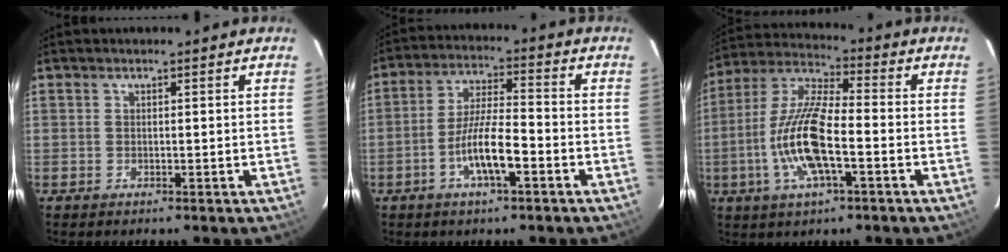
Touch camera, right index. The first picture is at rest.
{"total": 8.6, "force": [-3.8, 1.6, 7.6], "torque": [-0.150, -0.001, -0.068]}
{"total": 14.3, "force": [-4.0, 4.1, 13.1], "torque": [-0.274, -0.004, -0.082]}